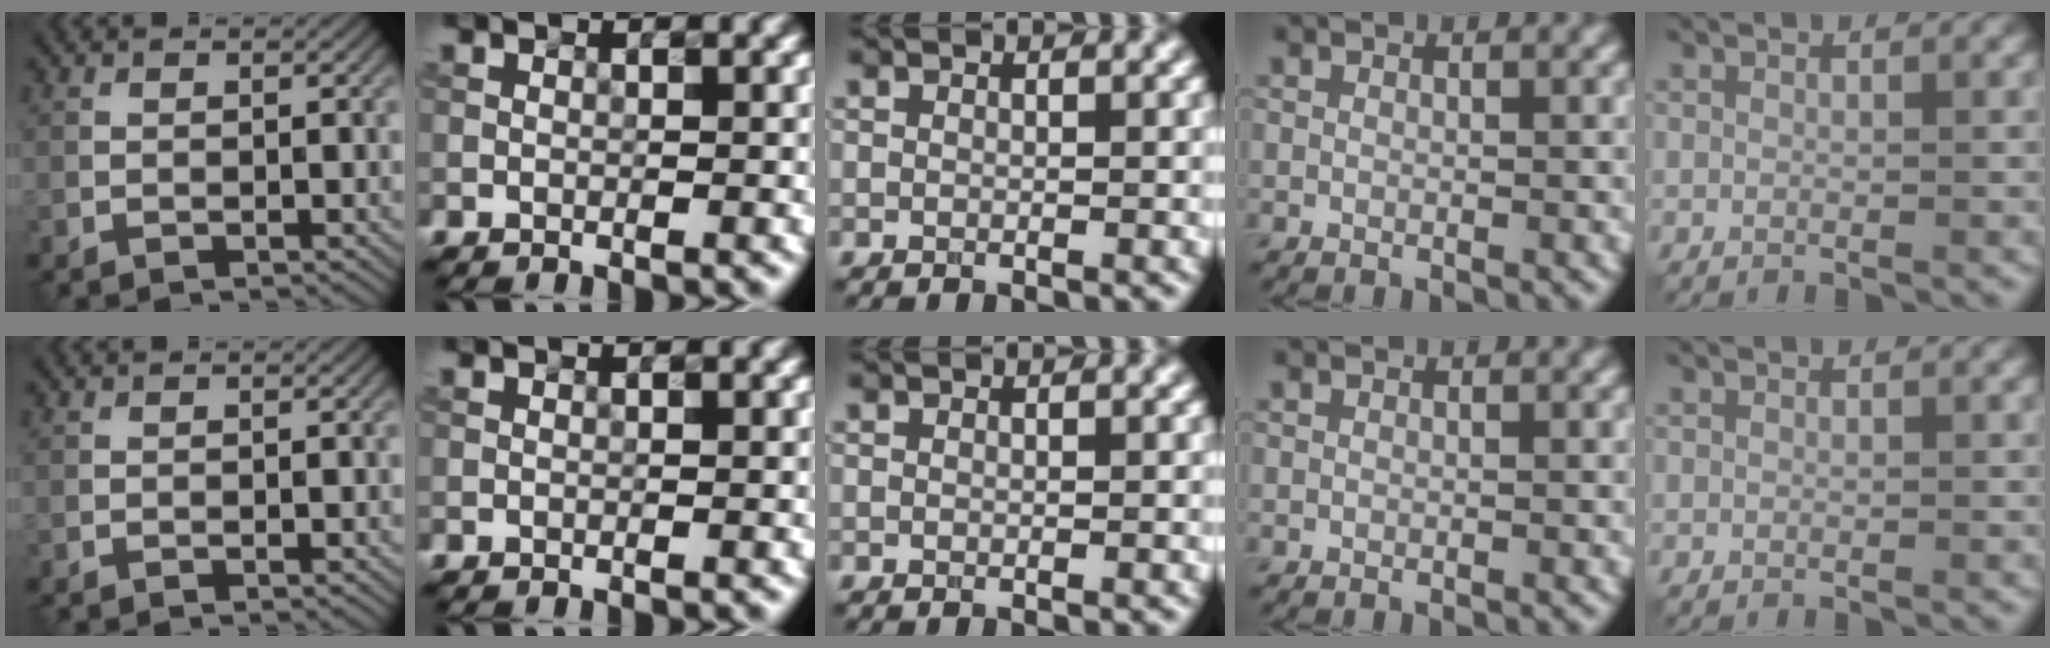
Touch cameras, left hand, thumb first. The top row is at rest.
{}